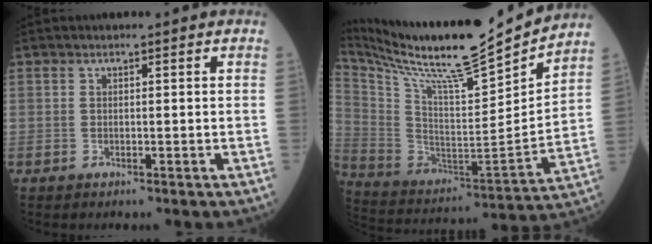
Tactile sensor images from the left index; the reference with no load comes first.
{"total": 24.9, "force": [22.1, 0.9, 11.5], "torque": [-0.227, -0.049, 0.361]}